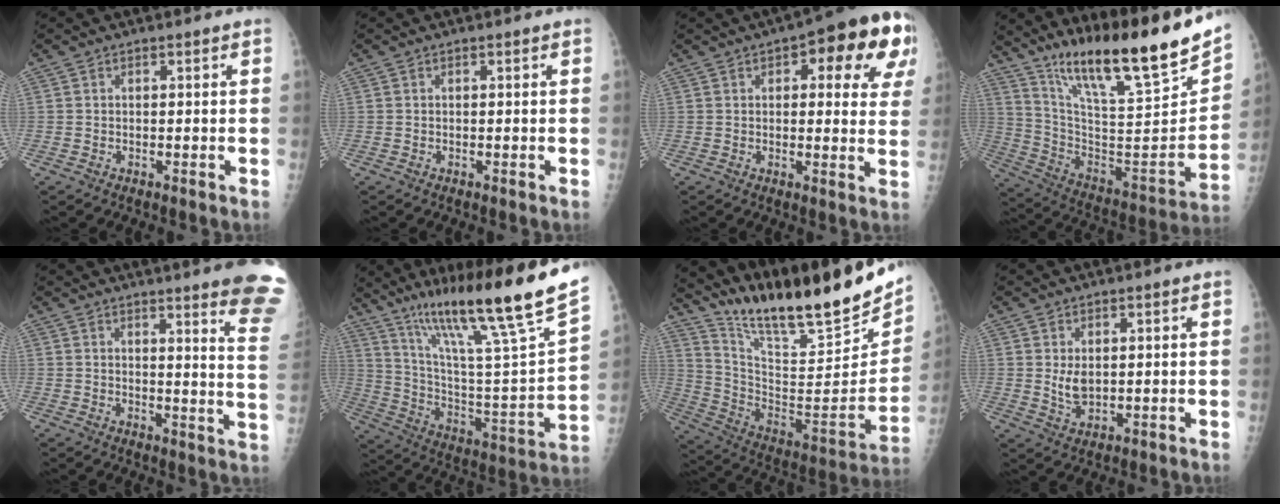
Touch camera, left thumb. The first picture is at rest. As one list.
[{"total": 0.0}, {"total": 17.3, "force": [7.3, 6.9, 14.1], "torque": [-0.136, -0.002, 0.081]}, {"total": 27.0, "force": [19.3, 4.0, 18.4], "torque": [-0.277, -0.081, 0.329]}, {"total": 14.9, "force": [12.0, 0.3, 9.0], "torque": [-0.086, -0.101, 0.125]}, {"total": 29.9, "force": [19.4, 2.7, 22.5], "torque": [-0.352, -0.056, 0.323]}, {"total": 27.4, "force": [21.6, 5.2, 16.1], "torque": [-0.231, -0.104, 0.350]}, {"total": 3.7, "force": [0.9, 2.1, 2.9], "torque": [-0.044, -0.015, 0.025]}]